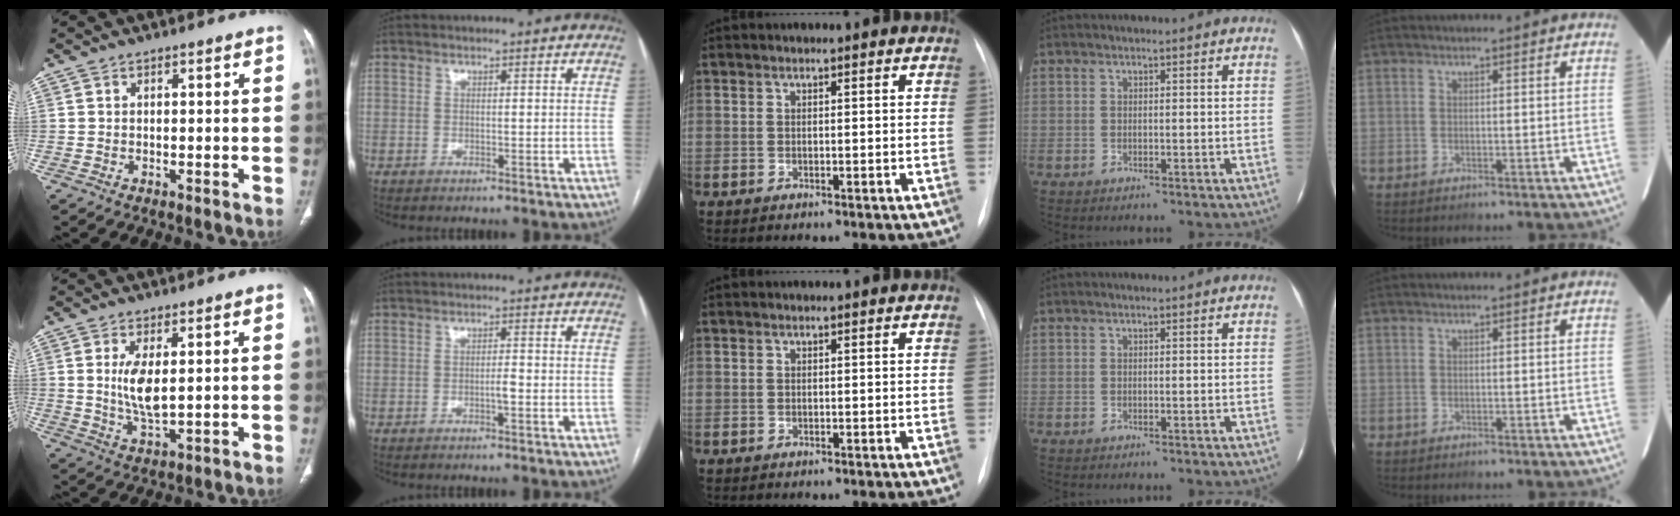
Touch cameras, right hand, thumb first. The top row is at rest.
{"thumb": {"total": 6.5, "force": [1.2, 2.3, 5.9], "torque": [-0.122, -0.020, 0.031]}, "index": {"total": 1.6, "force": [-0.4, 0.3, 1.5], "torque": [-0.028, 0.001, -0.007]}}